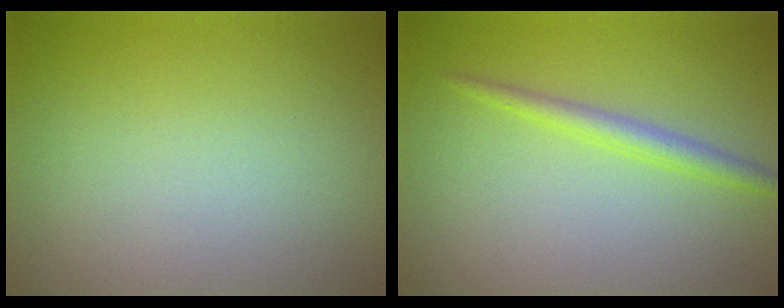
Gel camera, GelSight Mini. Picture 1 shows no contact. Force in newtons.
{"total": 2.0, "press": 2.0, "slide": 0.1}